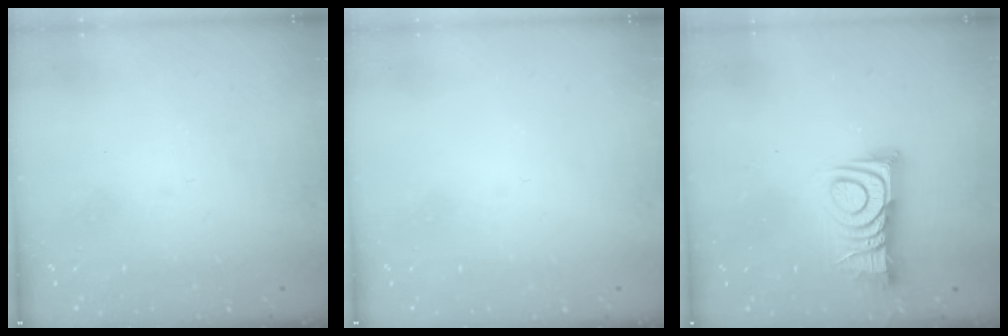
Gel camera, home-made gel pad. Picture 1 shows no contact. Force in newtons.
{"total": 0.0}
{"total": 11.2, "press": 11.2, "slide": 0.5}